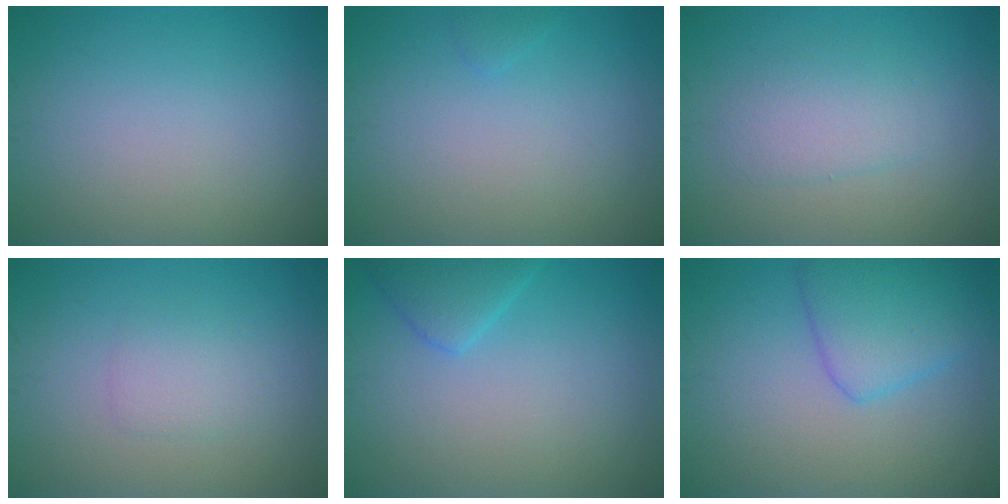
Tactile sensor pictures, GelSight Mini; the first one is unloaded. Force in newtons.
{"total": 0.5, "press": 0.5, "slide": 0.0}
{"total": 2.6, "press": 2.6, "slide": 0.2}
{"total": 1.6, "press": 1.6, "slide": 0.1}
{"total": 2.9, "press": 2.9, "slide": 0.3}
{"total": 4.3, "press": 4.3, "slide": 0.3}